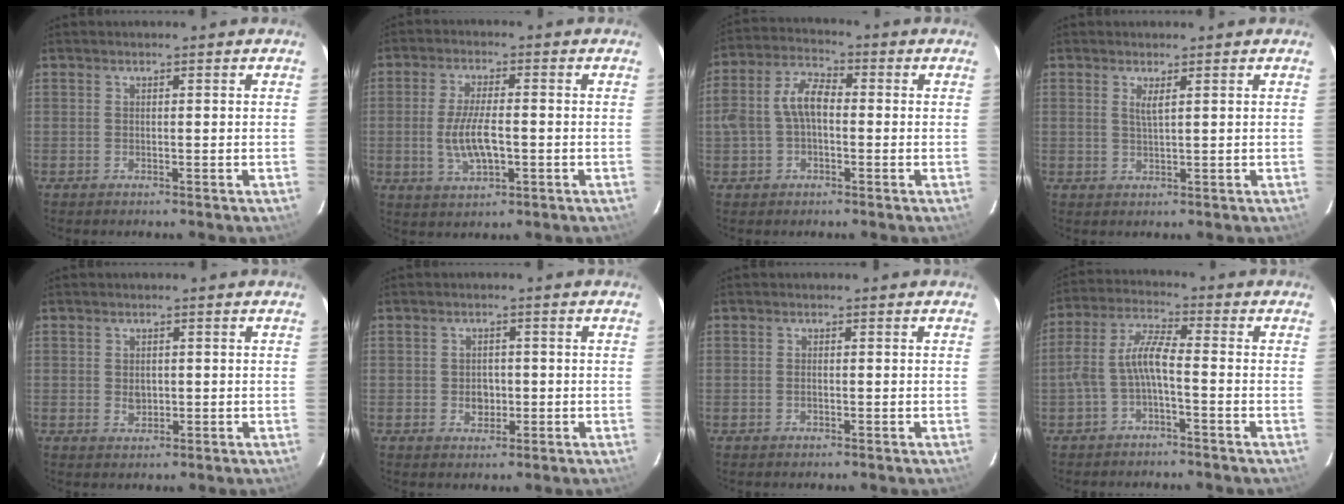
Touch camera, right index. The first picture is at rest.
{"total": 7.8, "force": [-1.3, 2.9, 7.1], "torque": [-0.142, -0.006, -0.021]}
{"total": 8.1, "force": [-0.7, 4.9, 6.5], "torque": [-0.136, 0.023, -0.013]}
{"total": 1.6, "force": [0.6, 0.1, 1.4], "torque": [-0.028, 0.000, 0.011]}
{"total": 2.3, "force": [-0.1, 1.8, 1.4], "torque": [-0.022, 0.001, 0.000]}
{"total": 3.1, "force": [-0.5, 2.6, 1.6], "torque": [-0.028, 0.004, -0.005]}
{"total": 0.8, "force": [-0.2, 0.4, 0.7], "torque": [-0.015, 0.001, -0.005]}
{"total": 6.3, "force": [-2.3, 1.3, 5.7], "torque": [-0.135, 0.017, -0.043]}